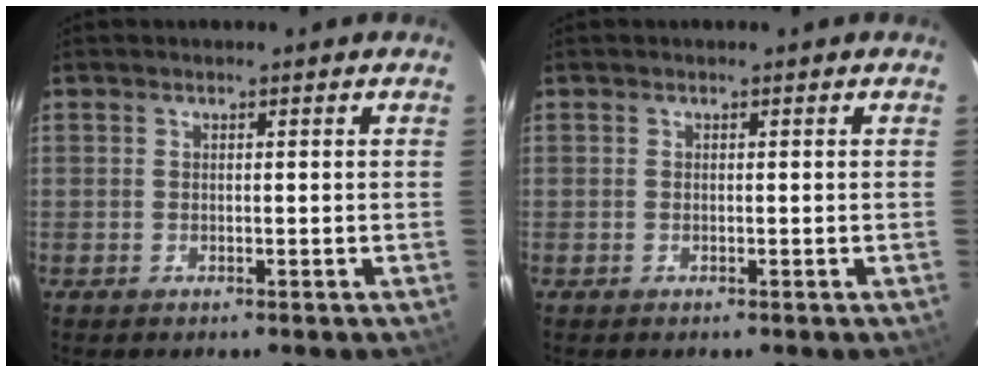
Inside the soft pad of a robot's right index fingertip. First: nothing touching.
{"total": 0.0}